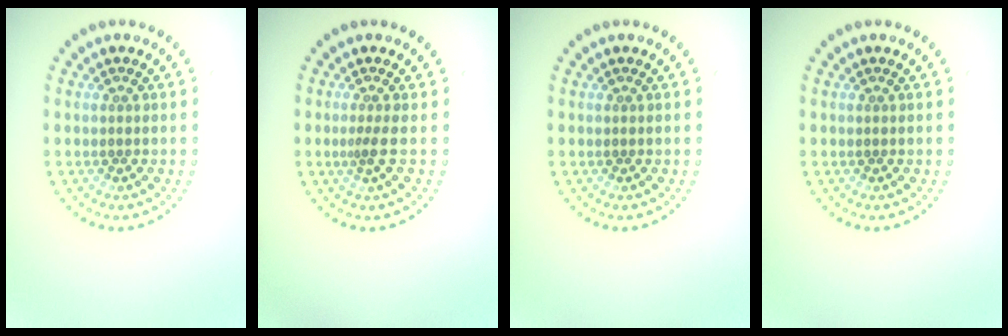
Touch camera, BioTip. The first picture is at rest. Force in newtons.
{"total": 1.1, "press": 0.6, "slide": 0.9}
{"total": 0.0}
{"total": 0.0}